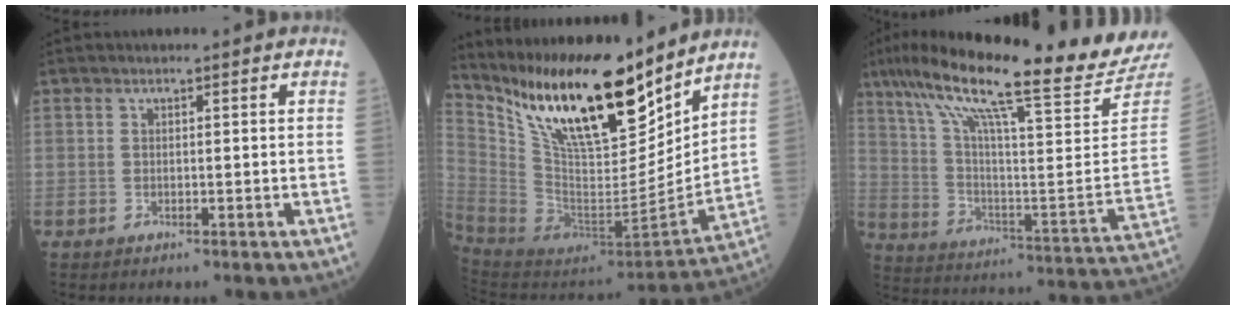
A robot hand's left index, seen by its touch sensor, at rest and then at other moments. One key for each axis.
{"total": 23.3, "fx": 17.5, "fy": 5.5, "fz": 14.3, "tx": -0.253, "ty": -0.018, "tz": 0.318}
{"total": 25.6, "fx": 21.8, "fy": -0.2, "fz": 13.5, "tx": -0.233, "ty": -0.057, "tz": 0.315}